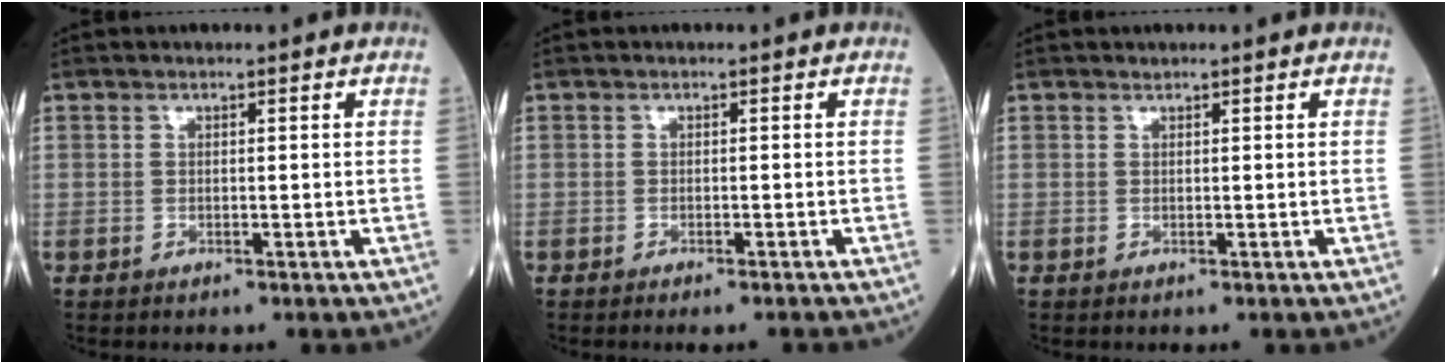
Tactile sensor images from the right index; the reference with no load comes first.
{"total": 2.7, "force": [-2.5, 0.0, 1.1], "torque": [-0.010, -0.005, -0.034]}
{"total": 0.0}